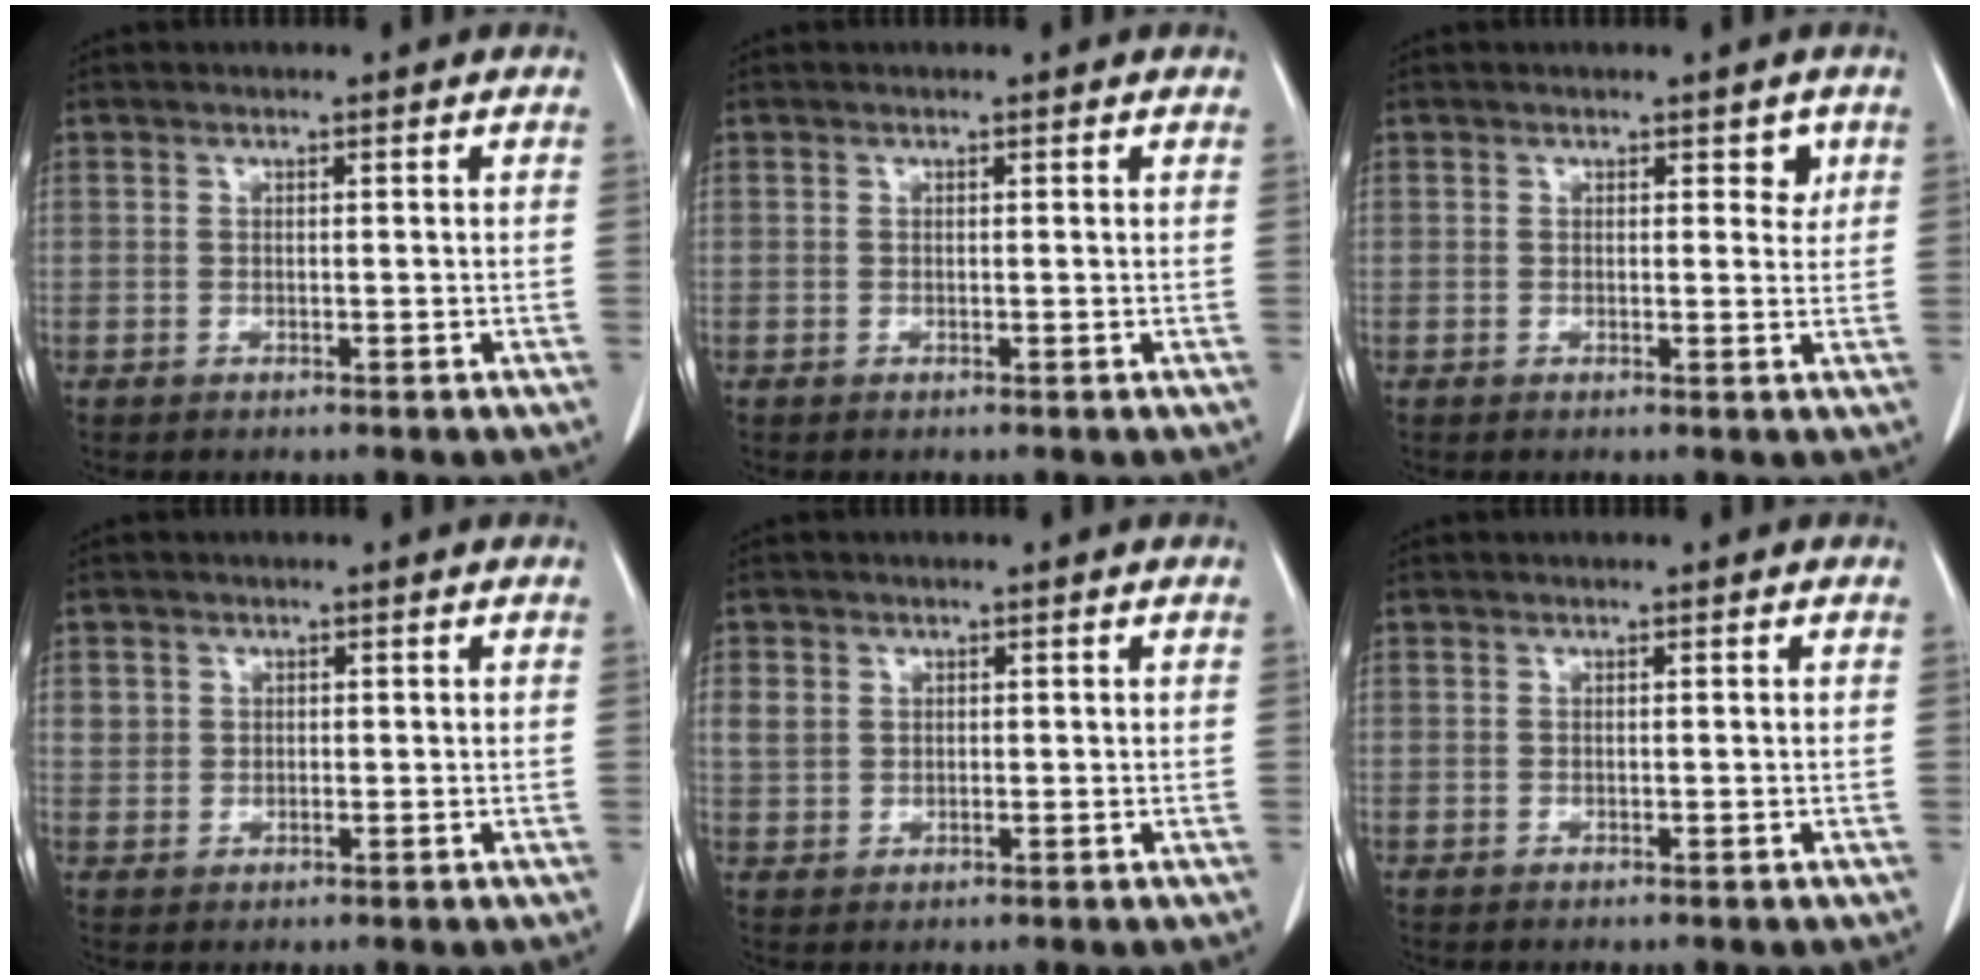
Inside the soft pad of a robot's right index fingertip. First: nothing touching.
{"total": 0.0}
{"total": 2.0, "force": [1.0, 1.2, 1.2], "torque": [-0.005, -0.004, 0.011]}
{"total": 2.2, "force": [0.7, 2.0, 0.5], "torque": [-0.003, 0.003, 0.012]}
{"total": 3.0, "force": [0.8, 2.5, 1.3], "torque": [-0.031, 0.008, 0.022]}
{"total": 0.0}